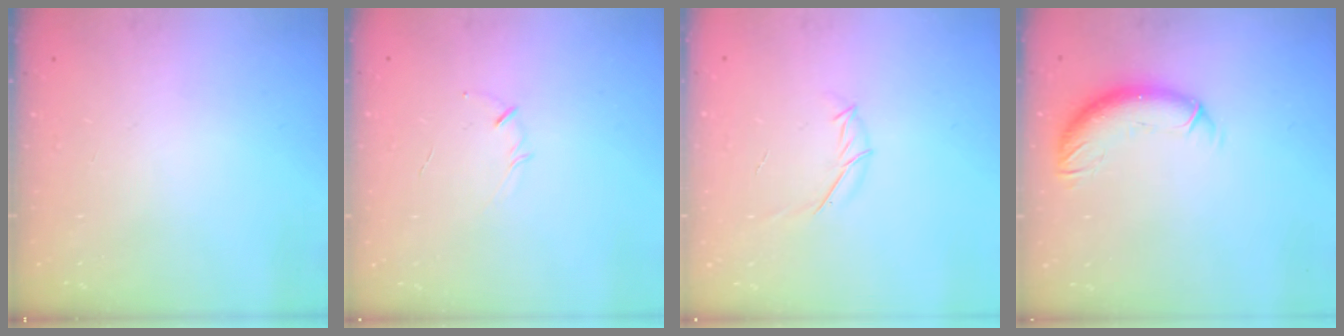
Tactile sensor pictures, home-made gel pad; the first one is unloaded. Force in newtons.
{"total": 3.1, "press": 3.0, "slide": 0.7}
{"total": 6.4, "press": 6.2, "slide": 1.5}
{"total": 10.0, "press": 9.9, "slide": 1.9}